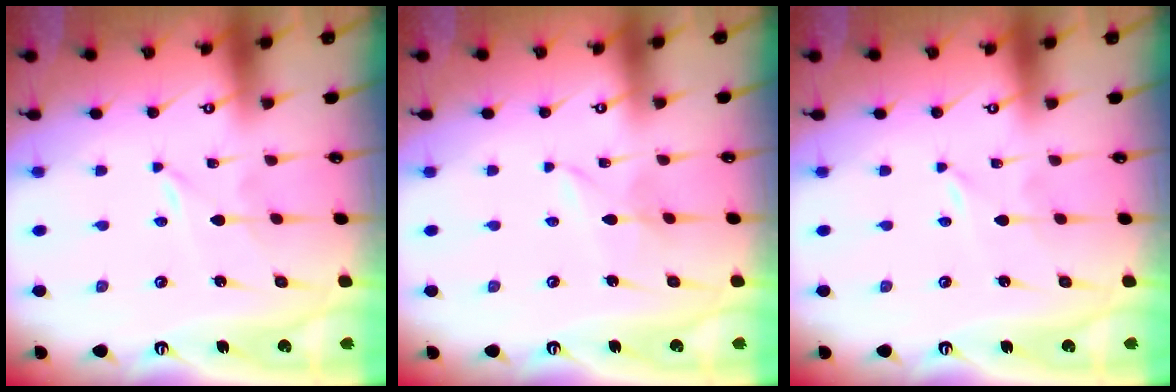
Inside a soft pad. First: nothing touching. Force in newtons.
{"total": 2.3, "press": 2.3, "slide": 0.2}
{"total": 0.0}